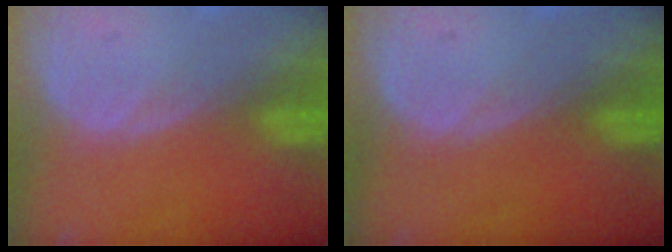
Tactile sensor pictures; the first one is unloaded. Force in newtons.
{"total": 0.0}